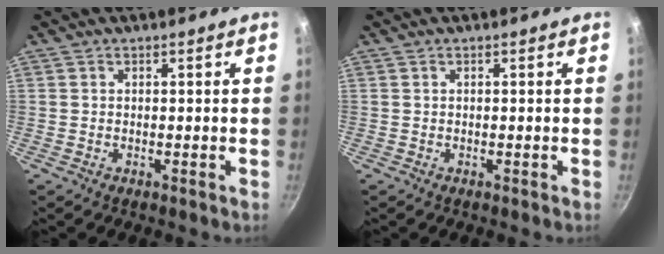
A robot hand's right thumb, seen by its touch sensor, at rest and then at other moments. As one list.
[{"total": 0.0}]